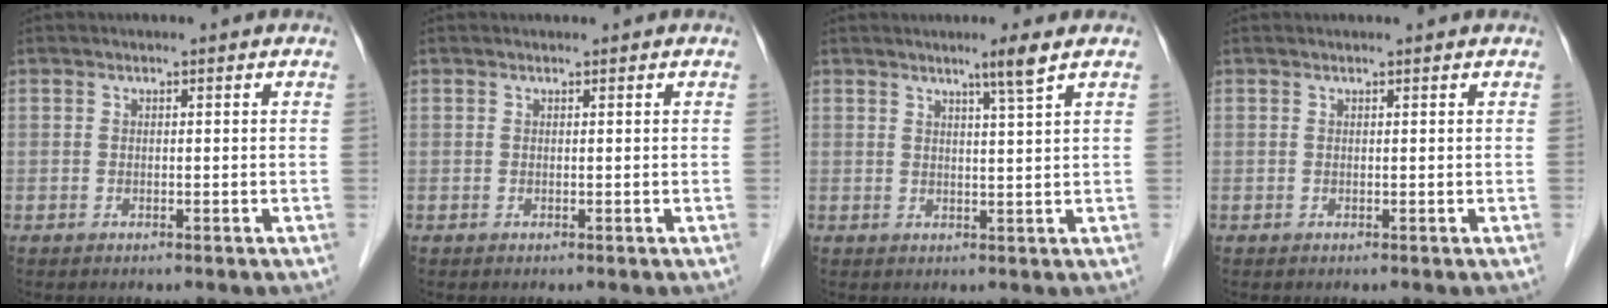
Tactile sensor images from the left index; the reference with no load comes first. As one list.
[{"total": 0.0}, {"total": 2.8, "force": [1.9, -1.2, 1.7], "torque": [-0.039, -0.011, 0.040]}, {"total": 0.9, "force": [0.9, 0.1, 0.1], "torque": [-0.004, 0.010, 0.012]}]